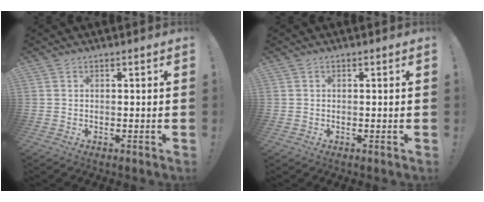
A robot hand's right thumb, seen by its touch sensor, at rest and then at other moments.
{"total": 0.5, "force": [0.1, -0.3, 0.4], "torque": [-0.007, -0.002, 0.000]}